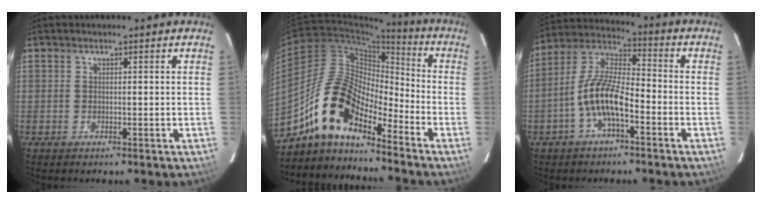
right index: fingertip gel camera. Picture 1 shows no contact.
{"total": 14.2, "force": [-10.8, 4.9, 7.7], "torque": [-0.137, 0.011, -0.218]}
{"total": 10.9, "force": [-4.5, 3.7, 9.2], "torque": [-0.196, 0.010, -0.091]}